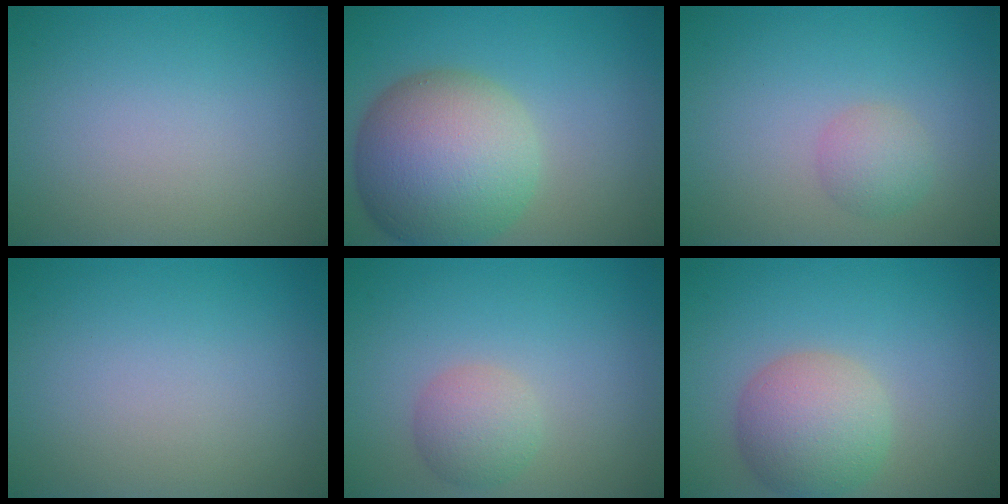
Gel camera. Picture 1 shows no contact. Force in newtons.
{"total": 11.2, "press": 11.1, "slide": 0.4}
{"total": 2.0, "press": 2.0, "slide": 0.0}
{"total": 0.0}
{"total": 2.7, "press": 2.7, "slide": 0.1}
{"total": 5.5, "press": 5.5, "slide": 0.3}